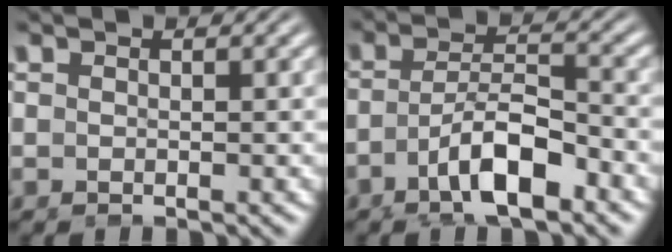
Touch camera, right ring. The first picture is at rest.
{"total": 5.7, "force": [-2.2, 2.8, 4.5], "torque": [-0.073, -0.020, -0.025]}